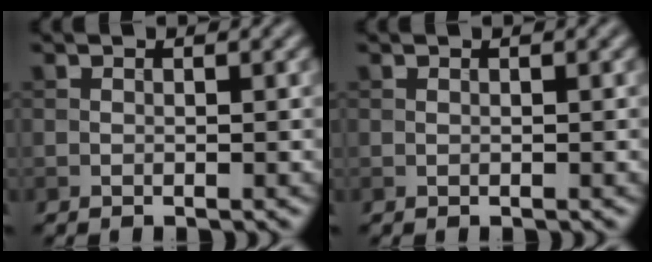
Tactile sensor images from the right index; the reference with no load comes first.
{"total": 0.0}